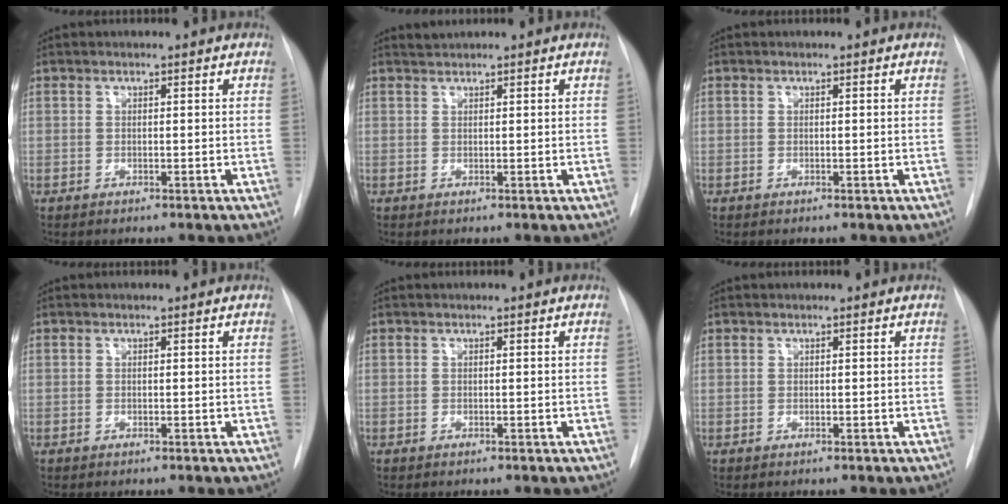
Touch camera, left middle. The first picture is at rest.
{"total": 0.8, "force": [0.8, -0.2, -0.2], "torque": [-0.005, 0.004, 0.018]}
{"total": 0.0}
{"total": 0.0}
{"total": 0.0}
{"total": 0.0}